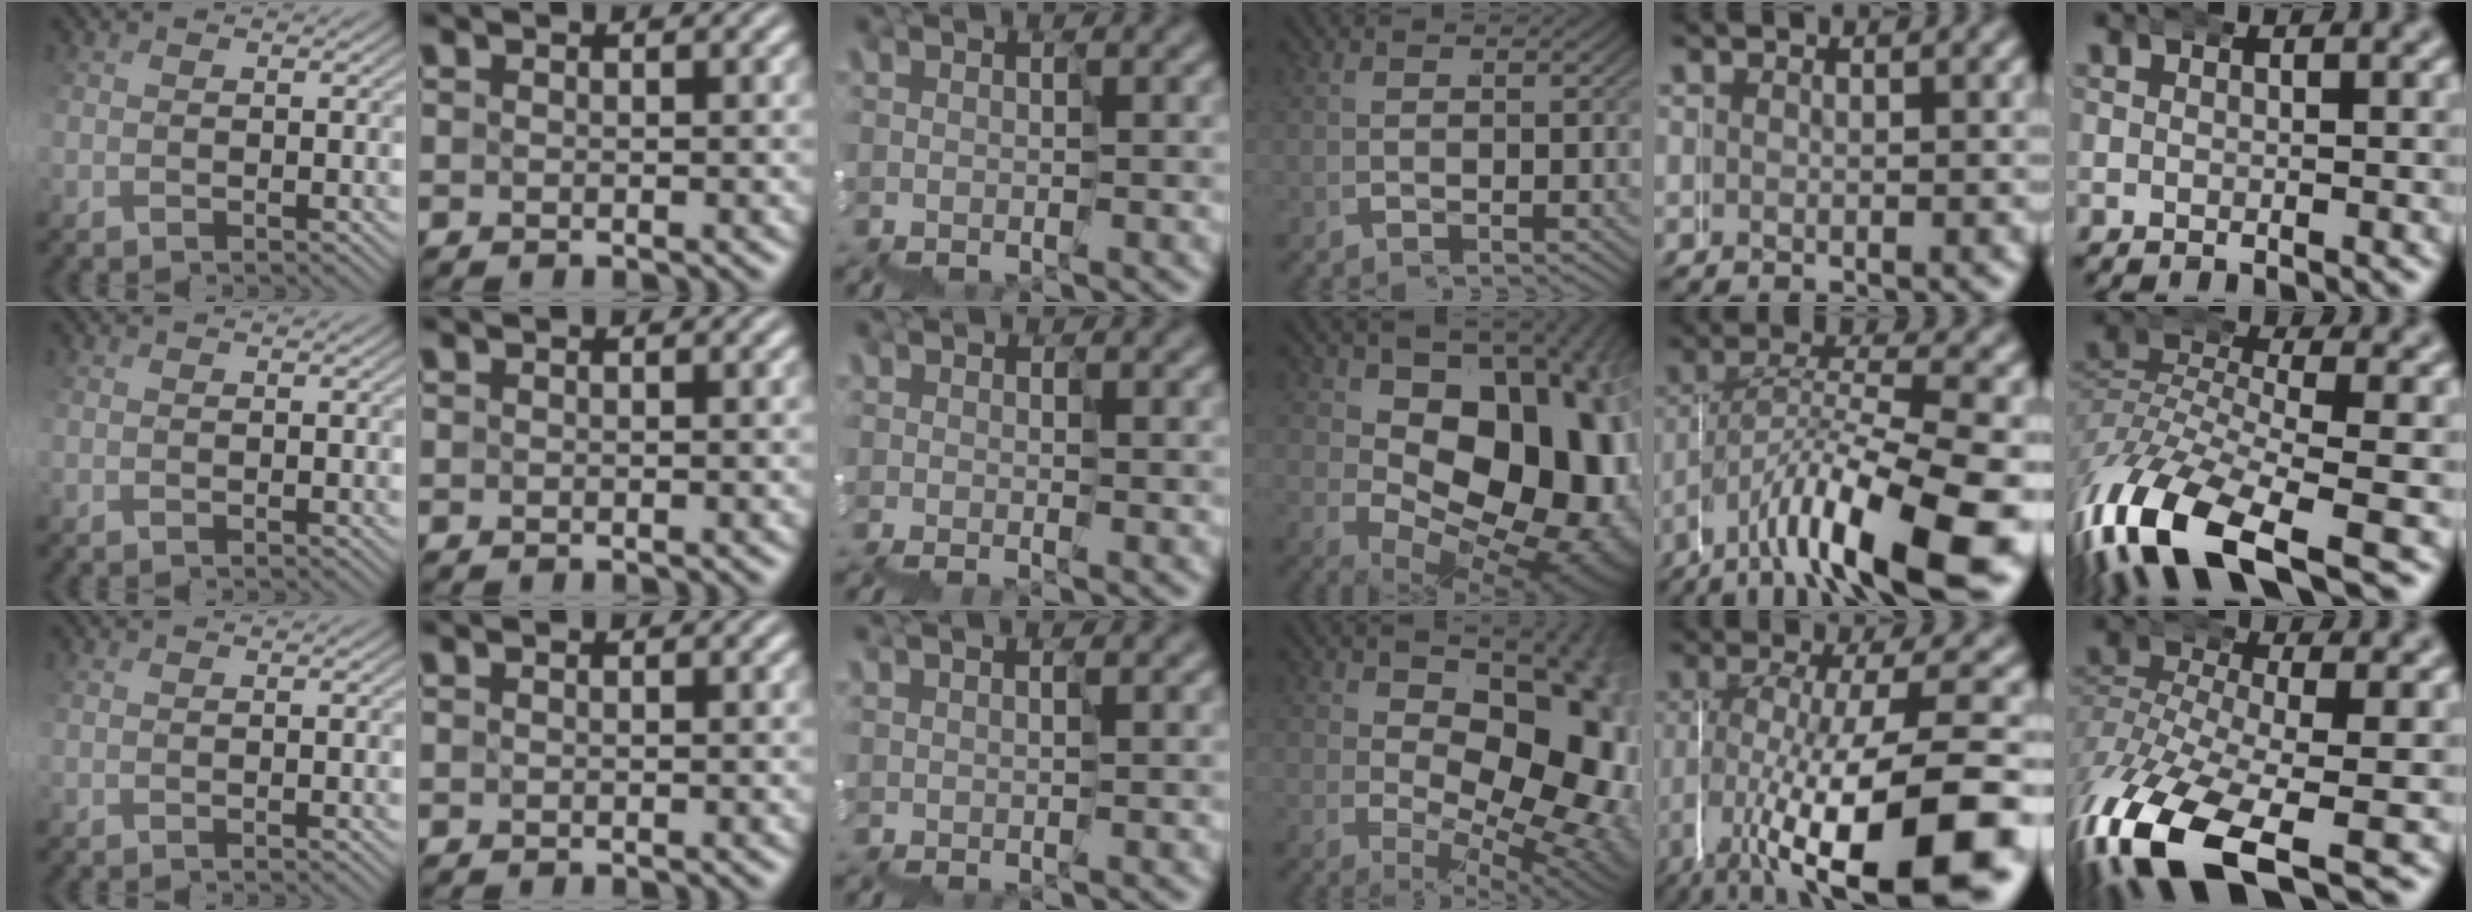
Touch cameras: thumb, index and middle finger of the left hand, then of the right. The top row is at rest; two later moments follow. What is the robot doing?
{"motion": "wrap", "object": "duck tape"}